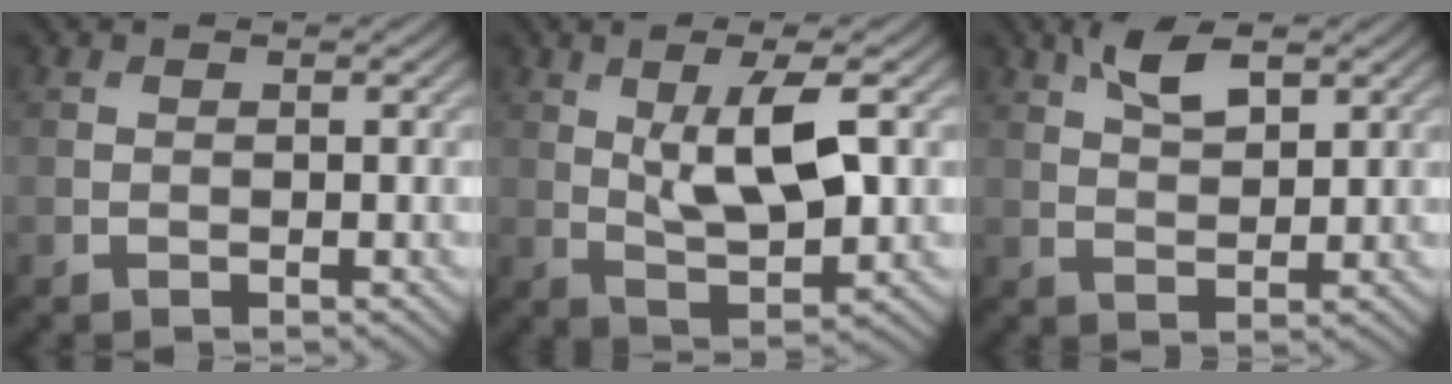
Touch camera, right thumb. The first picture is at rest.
{"total": 8.7, "force": [1.8, 2.9, 8.0], "torque": [-0.149, 0.004, 0.033]}
{"total": 4.5, "force": [2.6, 1.8, 3.2], "torque": [-0.074, 0.003, 0.052]}